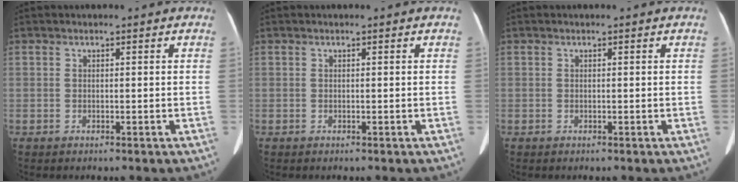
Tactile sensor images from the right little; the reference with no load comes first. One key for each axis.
{"total": 0.0}
{"total": 0.0}